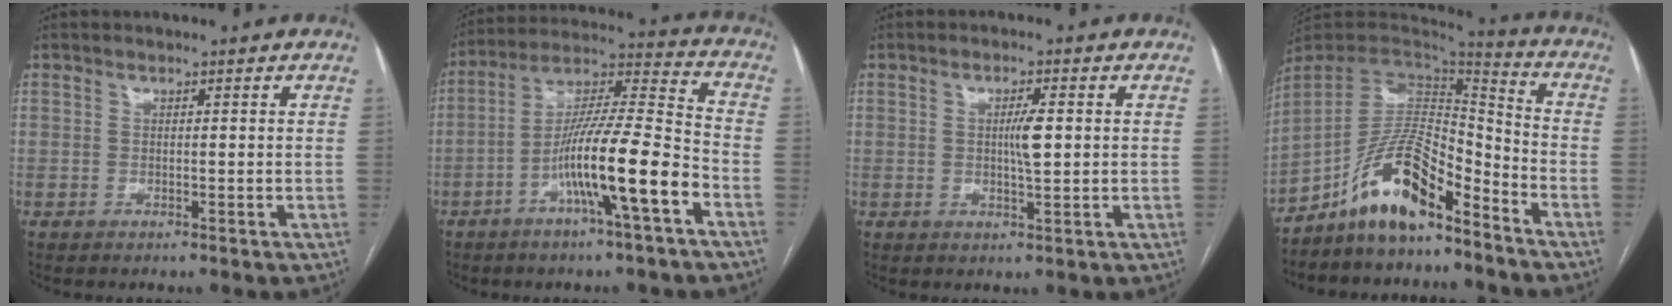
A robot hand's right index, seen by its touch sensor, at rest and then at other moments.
{"total": 15.4, "force": [-6.4, 0.3, 14.0], "torque": [-0.252, 0.005, -0.113]}
{"total": 3.6, "force": [0.3, 0.5, 3.6], "torque": [-0.060, -0.001, 0.005]}
{"total": 13.3, "force": [-9.6, 3.6, 8.4], "torque": [-0.152, 0.025, -0.174]}